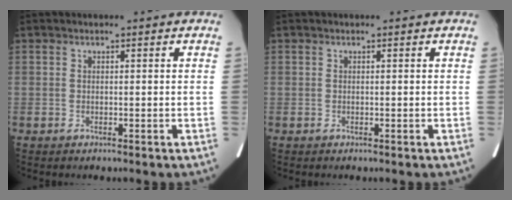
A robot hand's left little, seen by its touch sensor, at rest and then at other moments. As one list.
[{"total": 0.0}]